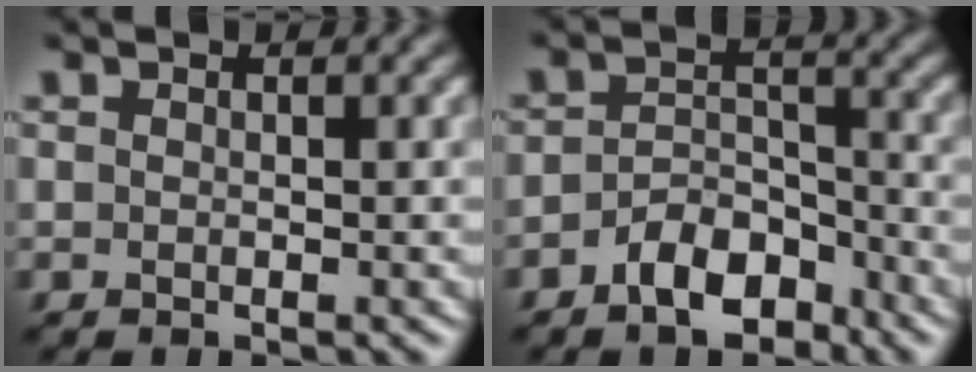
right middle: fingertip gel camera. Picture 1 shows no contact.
{"total": 4.5, "force": [-2.9, 2.4, 2.4], "torque": [-0.038, 0.007, -0.054]}